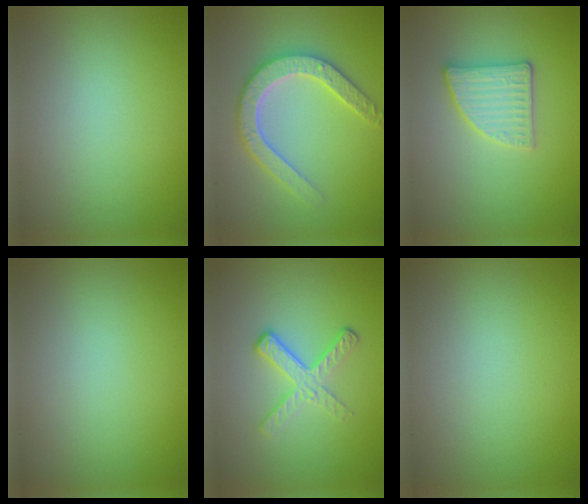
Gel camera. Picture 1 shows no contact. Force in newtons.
{"total": 4.9, "press": 4.9, "slide": 0.9}
{"total": 2.9, "press": 2.8, "slide": 0.5}
{"total": 0.0}
{"total": 3.4, "press": 2.4, "slide": 2.4}
{"total": 0.0}